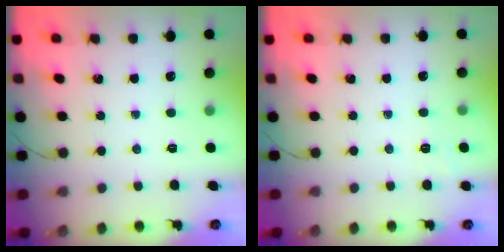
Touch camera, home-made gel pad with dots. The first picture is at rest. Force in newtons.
{"total": 1.9, "press": 0.9, "slide": 1.6}